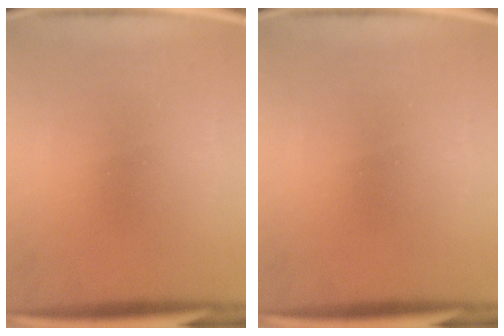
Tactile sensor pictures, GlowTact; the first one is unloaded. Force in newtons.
{"total": 0.0}